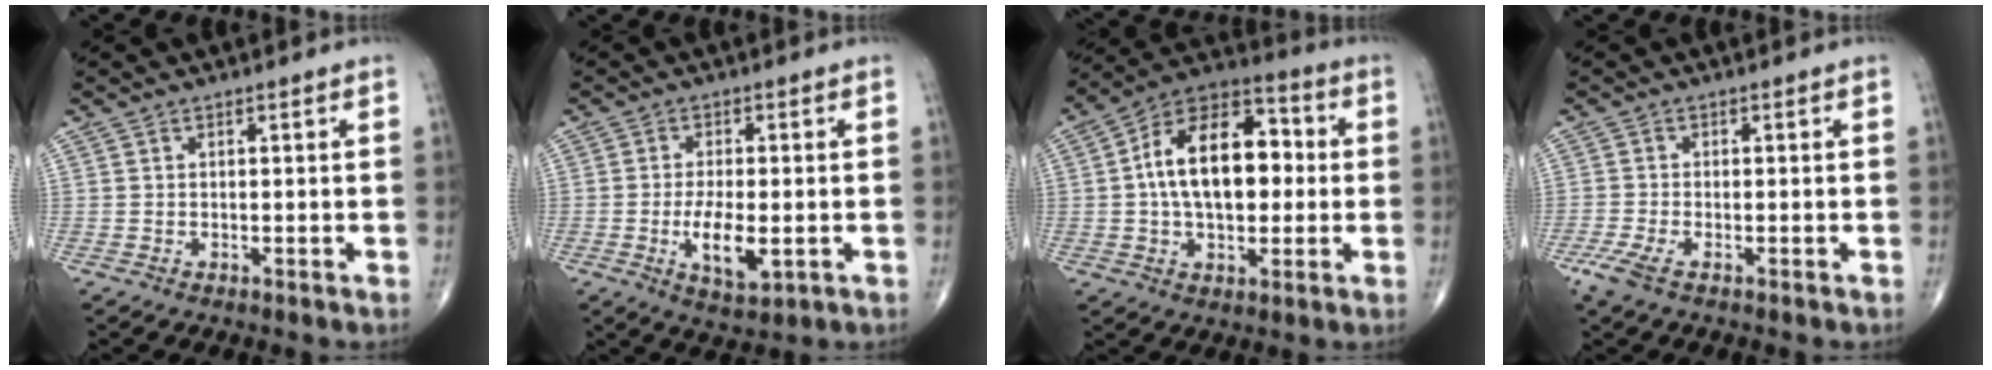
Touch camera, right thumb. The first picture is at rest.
{"total": 7.5, "force": [-1.7, 3.1, 6.6], "torque": [-0.111, -0.008, -0.026]}
{"total": 18.2, "force": [1.1, 10.8, 14.7], "torque": [-0.218, 0.032, 0.010]}
{"total": 3.6, "force": [-2.1, 1.1, 2.7], "torque": [-0.071, -0.003, -0.046]}